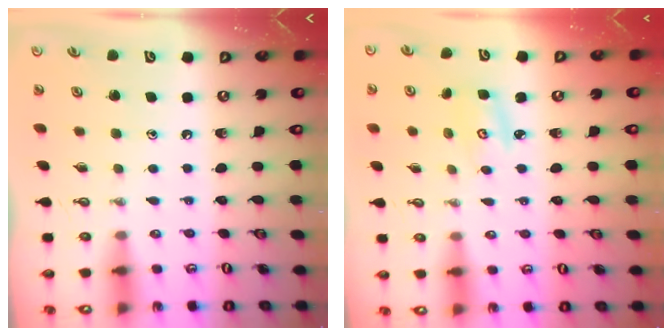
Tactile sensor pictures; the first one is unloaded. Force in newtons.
{"total": 2.6, "press": 2.6, "slide": 0.3}